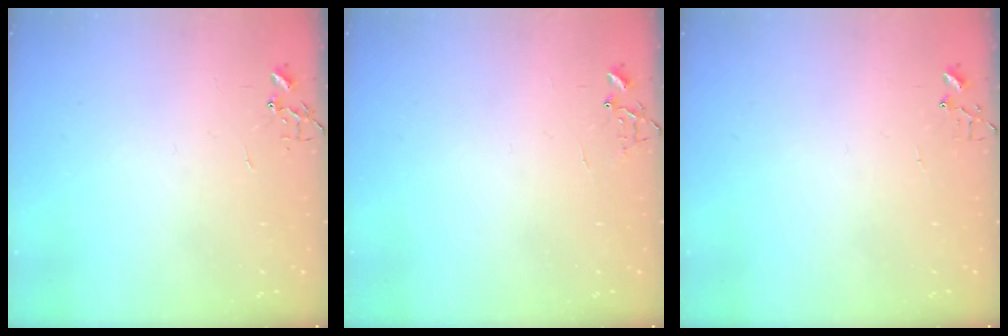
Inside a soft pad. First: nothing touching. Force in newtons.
{"total": 6.4, "press": 6.4, "slide": 0.6}
{"total": 3.9, "press": 3.9, "slide": 0.4}